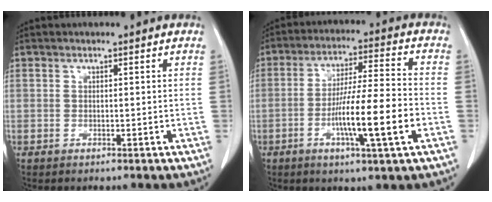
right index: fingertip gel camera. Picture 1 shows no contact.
{"total": 12.3, "force": [-3.8, 0.2, 11.7], "torque": [-0.205, -0.006, -0.069]}